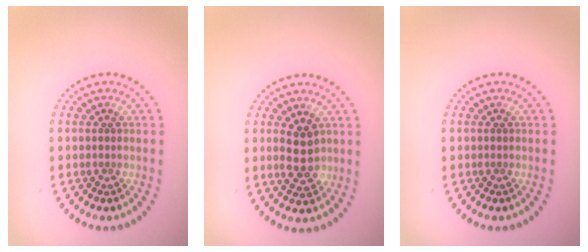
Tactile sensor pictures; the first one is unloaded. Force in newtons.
{"total": 3.0, "press": 3.0, "slide": 0.4}
{"total": 0.0}